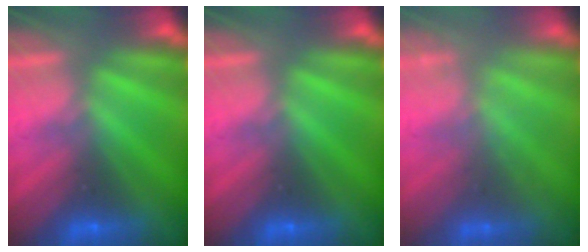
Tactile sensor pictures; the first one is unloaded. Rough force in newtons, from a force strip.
{"total": 0.0}
{"total": 1.9}